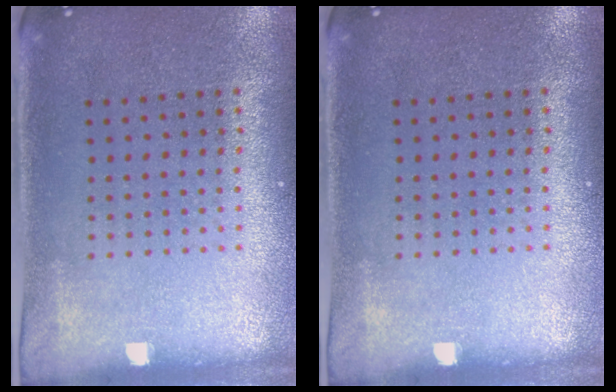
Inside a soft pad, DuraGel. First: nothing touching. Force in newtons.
{"total": 0.0}